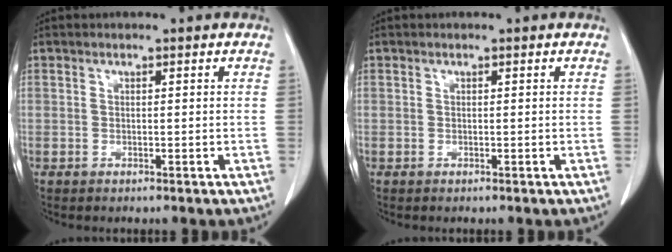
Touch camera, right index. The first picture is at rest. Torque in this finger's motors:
{"motor_torque": [0.00, 0.00, 0.00, -0.01]}